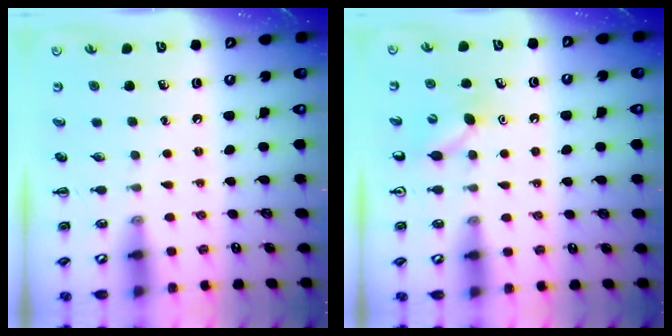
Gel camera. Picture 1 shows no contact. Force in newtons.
{"total": 4.1, "press": 4.0, "slide": 1.1}